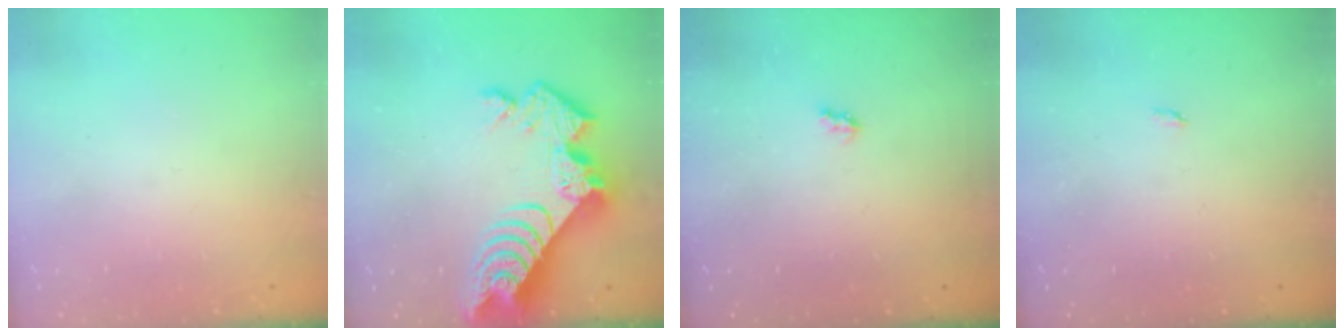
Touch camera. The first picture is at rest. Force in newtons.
{"total": 16.6, "press": 16.6, "slide": 1.4}
{"total": 2.6, "press": 2.6, "slide": 0.4}
{"total": 2.1, "press": 2.1, "slide": 0.4}